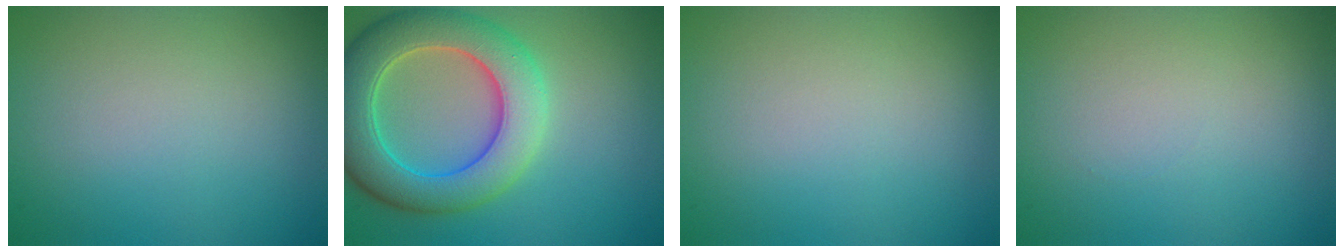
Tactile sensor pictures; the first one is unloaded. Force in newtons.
{"total": 8.5, "press": 8.5, "slide": 0.4}
{"total": 0.0}
{"total": 0.0}